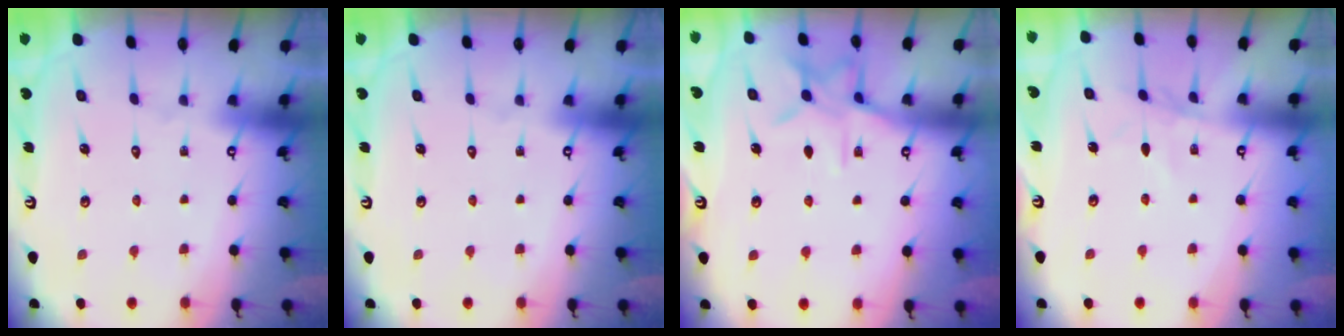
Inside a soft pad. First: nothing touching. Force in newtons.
{"total": 0.0}
{"total": 9.0, "press": 9.0, "slide": 0.6}
{"total": 3.5, "press": 3.4, "slide": 0.4}